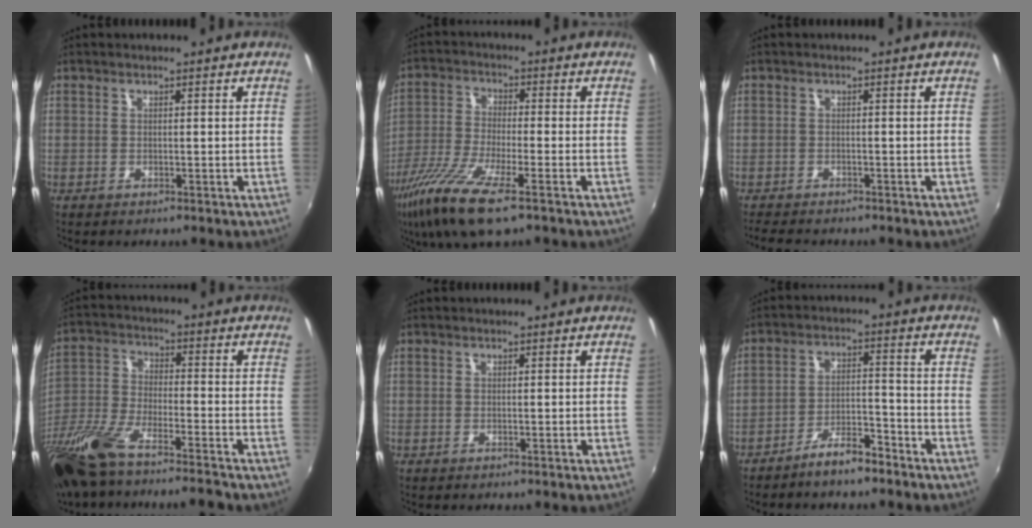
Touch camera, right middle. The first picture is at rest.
{"total": 13.0, "force": [-7.8, 2.4, 10.0], "torque": [-0.220, -0.036, -0.155]}
{"total": 4.3, "force": [-4.0, 0.8, 1.4], "torque": [-0.040, -0.018, -0.069]}
{"total": 17.9, "force": [-14.0, 2.9, 10.7], "torque": [-0.235, -0.053, -0.261]}
{"total": 0.0}
{"total": 6.4, "force": [-5.3, 1.5, 3.3], "torque": [-0.069, 0.010, -0.086]}